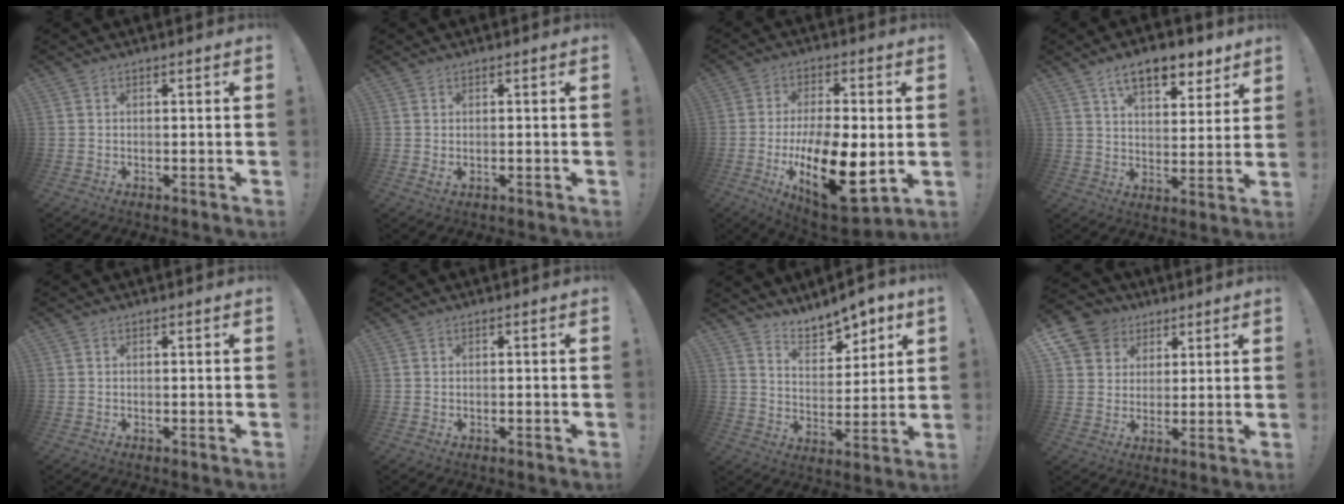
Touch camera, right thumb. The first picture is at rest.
{"total": 1.0, "force": [0.4, 0.3, 0.9], "torque": [-0.015, 0.001, 0.007]}
{"total": 20.9, "force": [-4.6, 9.6, 17.9], "torque": [-0.300, 0.014, -0.061]}
{"total": 11.8, "force": [7.9, 5.2, 7.1], "torque": [-0.108, -0.035, 0.140]}
{"total": 0.0}
{"total": 0.0}
{"total": 9.0, "force": [7.8, 3.7, 2.8], "torque": [-0.040, -0.064, 0.145]}
{"total": 9.5, "force": [4.6, 8.0, 2.2], "torque": [-0.035, -0.032, 0.094]}